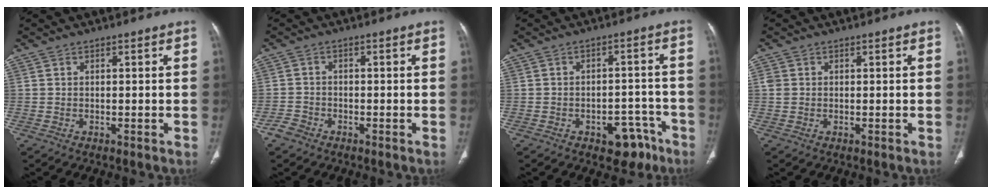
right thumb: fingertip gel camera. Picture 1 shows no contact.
{"total": 2.4, "force": [-1.7, 1.6, 0.4], "torque": [-0.011, 0.009, -0.035]}
{"total": 7.4, "force": [-4.5, 4.6, 3.7], "torque": [-0.020, 0.043, -0.055]}
{"total": 1.4, "force": [0.2, 1.3, 0.6], "torque": [-0.010, 0.002, 0.007]}